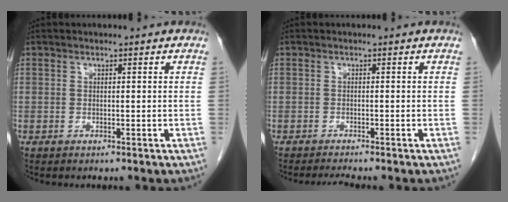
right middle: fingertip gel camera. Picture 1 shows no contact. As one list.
[{"total": 1.9, "force": [-1.7, -0.6, 0.6], "torque": [-0.017, -0.009, -0.031]}]